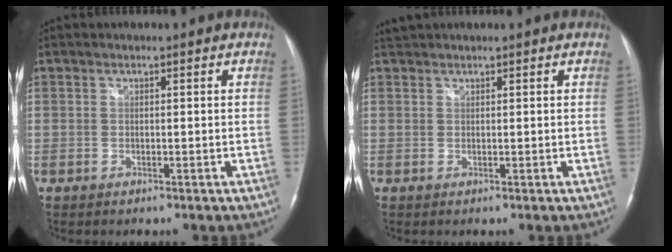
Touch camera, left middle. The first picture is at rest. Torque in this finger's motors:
{"motor_torque": [0.18, -0.11, -0.08, 0.01]}